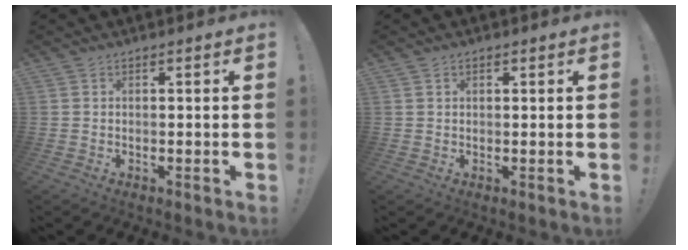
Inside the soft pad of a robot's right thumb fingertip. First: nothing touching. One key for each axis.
{"total": 0.8, "fx": 0.5, "fy": 0.6, "fz": 0.3, "tx": 0.002, "ty": -0.001, "tz": 0.007}